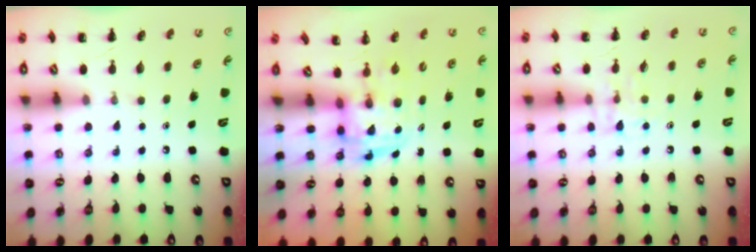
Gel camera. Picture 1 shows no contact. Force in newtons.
{"total": 3.3, "press": 3.3, "slide": 0.7}
{"total": 6.5, "press": 6.4, "slide": 0.7}